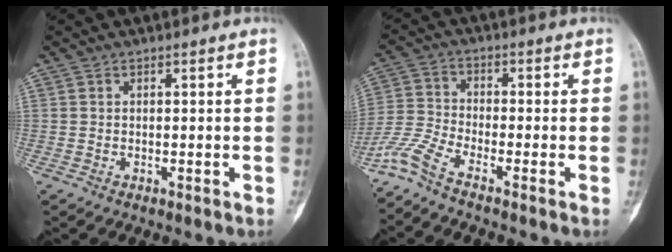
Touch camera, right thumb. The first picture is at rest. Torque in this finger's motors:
{"motor_torque": [0.89, 0.62, 0.30, -0.49, 0.00]}